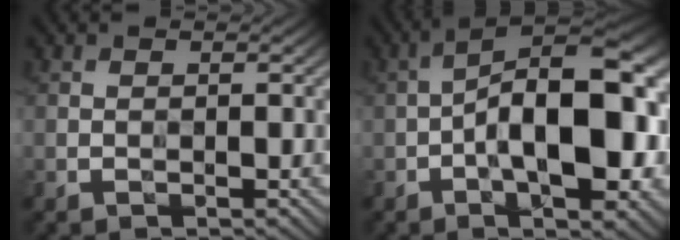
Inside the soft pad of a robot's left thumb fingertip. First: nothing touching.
{"total": 16.2, "force": [-2.3, 7.2, 14.4], "torque": [-0.205, 0.016, -0.043]}